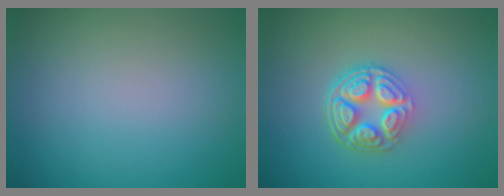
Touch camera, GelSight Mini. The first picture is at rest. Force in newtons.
{"total": 5.2, "press": 3.8, "slide": 3.6}